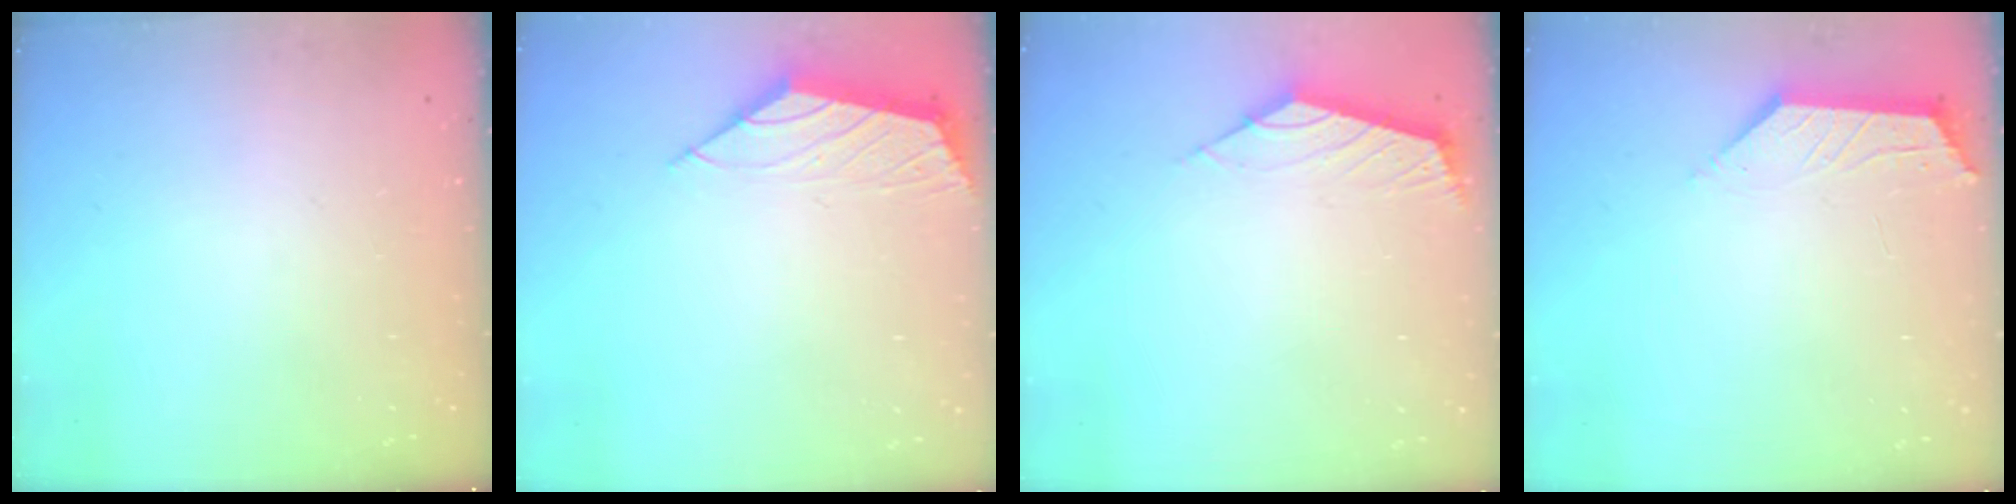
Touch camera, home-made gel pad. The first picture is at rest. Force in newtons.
{"total": 2.2, "press": 2.2, "slide": 0.5}
{"total": 2.5, "press": 2.4, "slide": 0.7}
{"total": 1.9, "press": 1.9, "slide": 0.4}